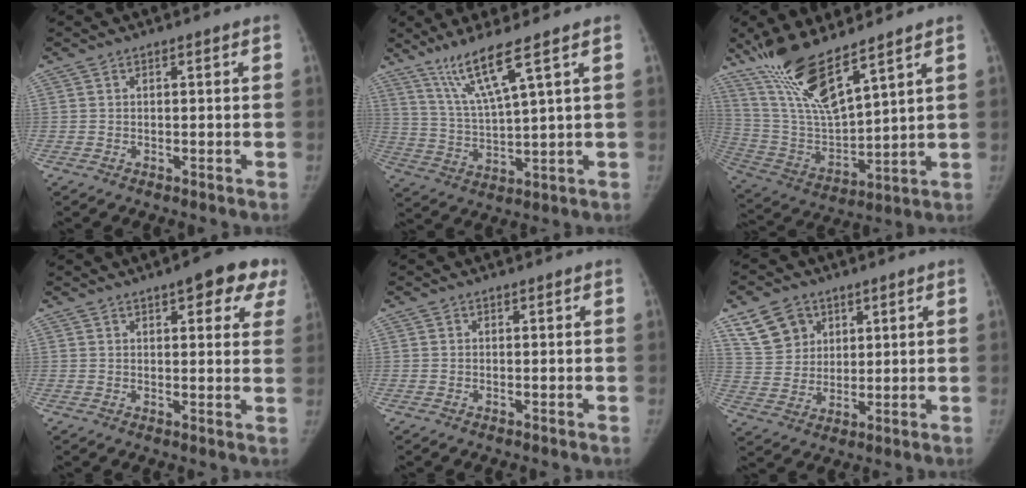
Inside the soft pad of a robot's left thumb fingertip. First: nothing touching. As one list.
[{"total": 9.1, "force": [5.9, -0.5, 7.0], "torque": [-0.148, -0.037, 0.132]}, {"total": 16.1, "force": [11.4, 3.4, 10.8], "torque": [-0.205, -0.060, 0.238]}, {"total": 11.3, "force": [6.3, 3.8, 8.5], "torque": [-0.063, -0.017, 0.066]}, {"total": 0.0}, {"total": 8.8, "force": [4.8, 6.8, 2.7], "torque": [-0.025, -0.019, 0.100]}]